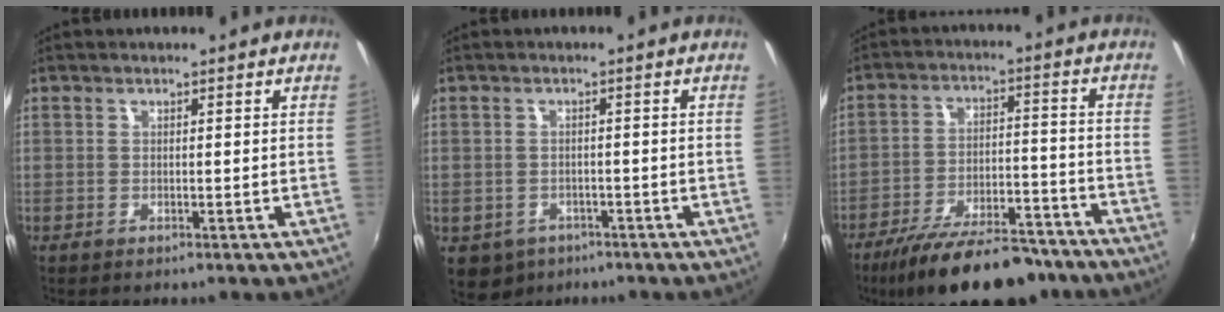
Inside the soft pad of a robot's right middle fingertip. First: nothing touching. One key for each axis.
{"total": 6.0, "fx": -3.2, "fy": 4.6, "fz": 2.1, "tx": -0.053, "ty": -0.014, "tz": -0.040}
{"total": 21.6, "fx": -17.4, "fy": 6.8, "fz": 10.9, "tx": -0.196, "ty": -0.021, "tz": -0.251}